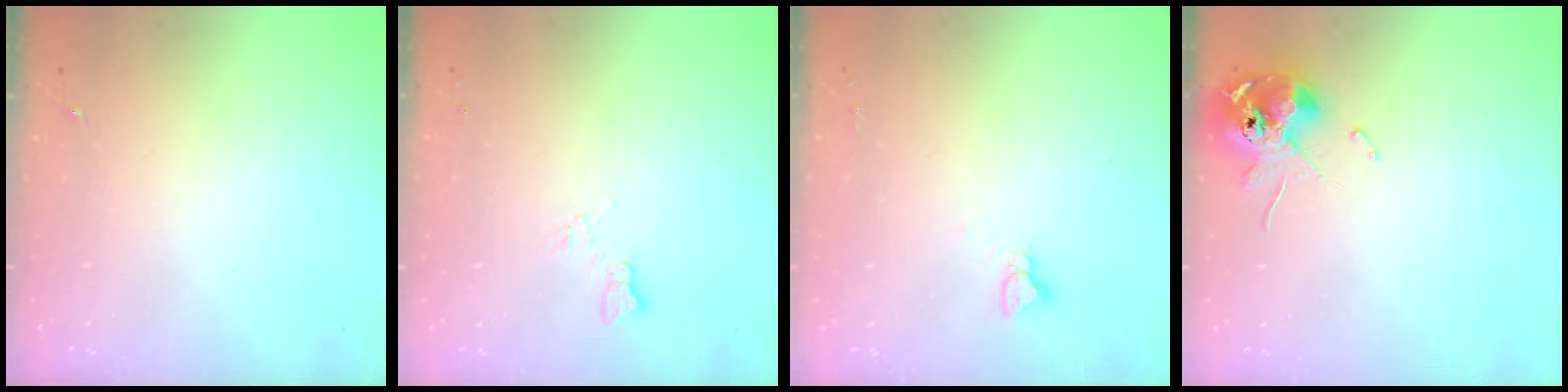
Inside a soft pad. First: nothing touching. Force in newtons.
{"total": 5.3, "press": 5.3, "slide": 0.4}
{"total": 2.9, "press": 2.9, "slide": 0.2}
{"total": 10.8, "press": 10.7, "slide": 1.7}